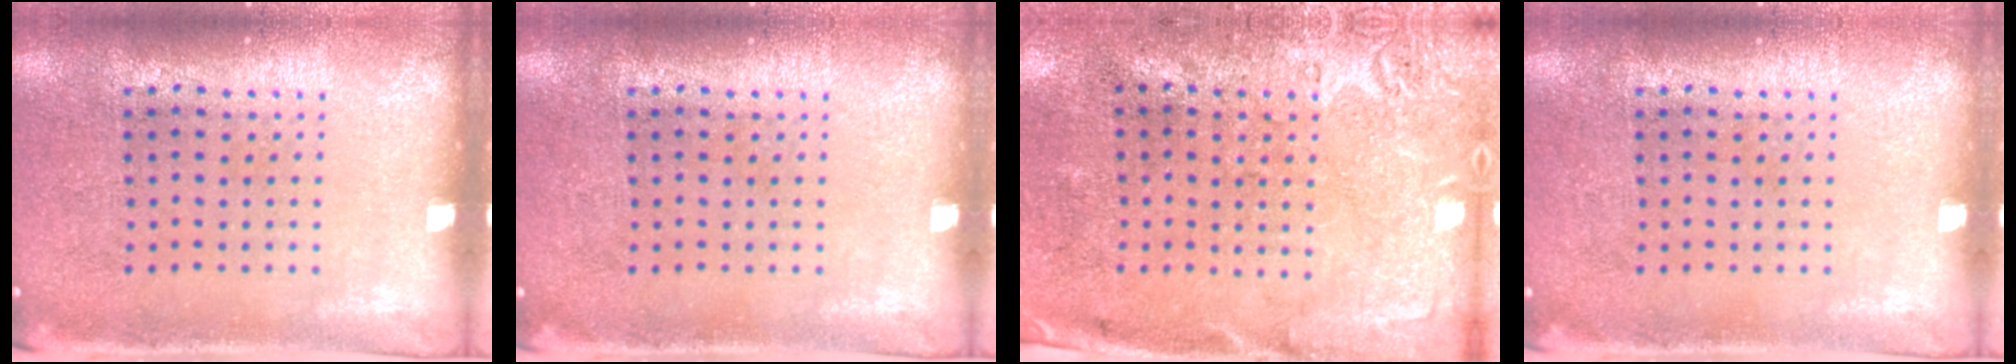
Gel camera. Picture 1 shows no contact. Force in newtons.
{"total": 0.0}
{"total": 2.8, "press": 2.2, "slide": 1.8}
{"total": 0.0}